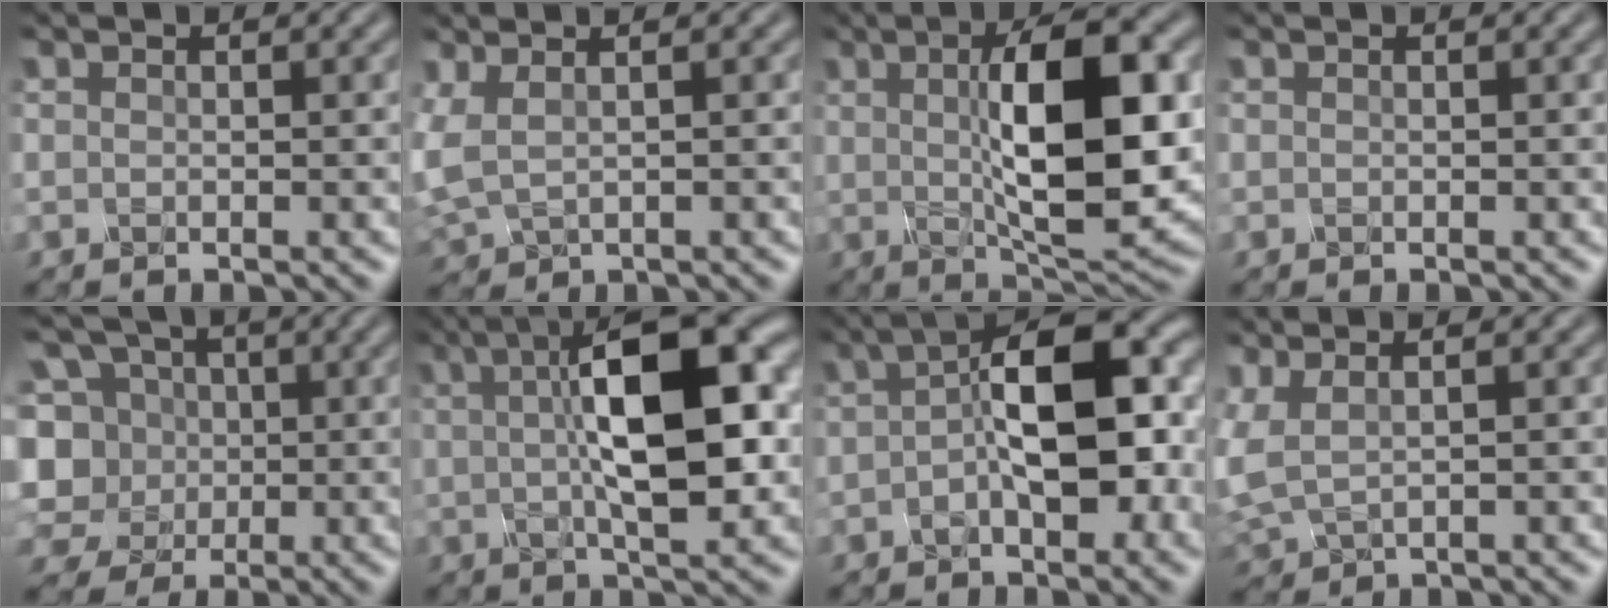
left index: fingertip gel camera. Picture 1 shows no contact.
{"total": 3.3, "force": [0.8, 1.7, 2.7], "torque": [-0.081, 0.005, 0.023]}
{"total": 11.2, "force": [1.0, 3.5, 10.5], "torque": [-0.158, 0.000, 0.019]}
{"total": 0.0}
{"total": 10.0, "force": [0.3, 9.0, 4.3], "torque": [-0.128, 0.038, -0.026]}
{"total": 11.6, "force": [1.8, 3.6, 10.9], "torque": [-0.165, 0.015, 0.024]}
{"total": 9.9, "force": [-0.5, 4.2, 9.0], "torque": [-0.139, 0.020, -0.022]}
{"total": 3.6, "force": [1.1, 1.8, 3.0], "torque": [-0.080, 0.008, 0.031]}